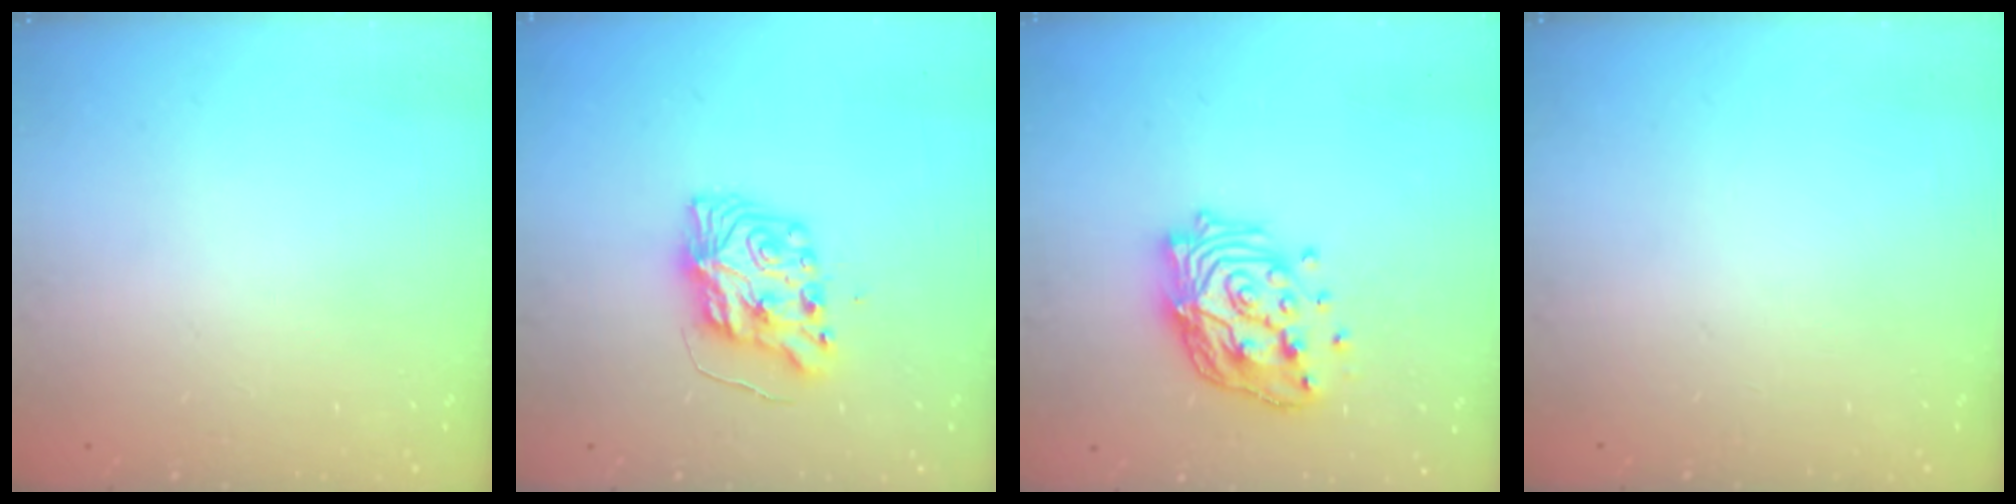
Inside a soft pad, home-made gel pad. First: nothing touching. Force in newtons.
{"total": 9.1, "press": 9.0, "slide": 0.6}
{"total": 16.7, "press": 16.7, "slide": 1.5}
{"total": 0.0}